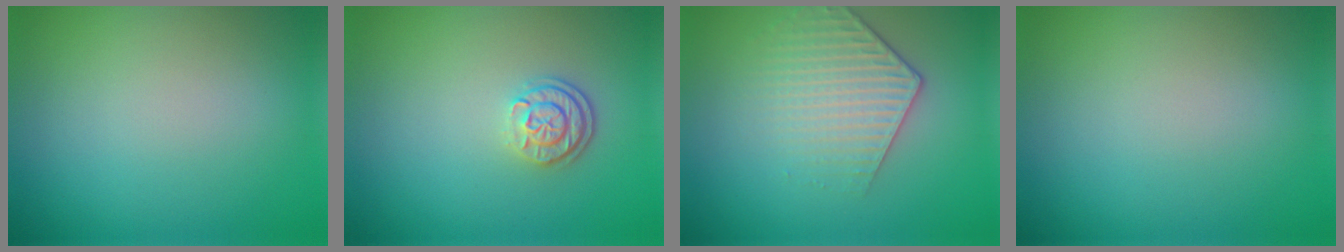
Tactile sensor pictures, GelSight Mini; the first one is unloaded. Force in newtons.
{"total": 2.5, "press": 2.0, "slide": 1.5}
{"total": 3.1, "press": 2.8, "slide": 1.4}
{"total": 0.0}